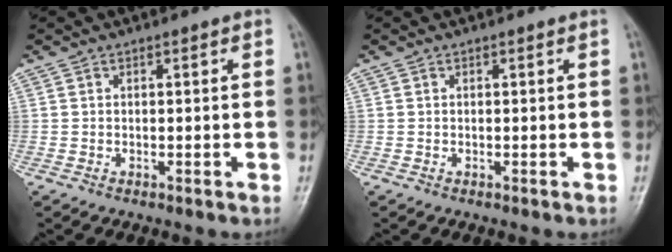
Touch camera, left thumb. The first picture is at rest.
{"total": 0.0}